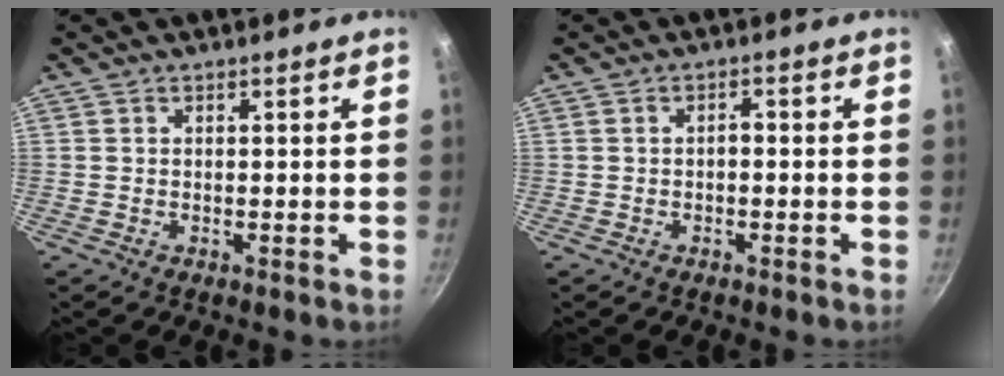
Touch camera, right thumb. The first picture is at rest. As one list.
[{"total": 1.4, "force": [-0.5, 0.7, 1.1], "torque": [-0.014, 0.013, -0.006]}]